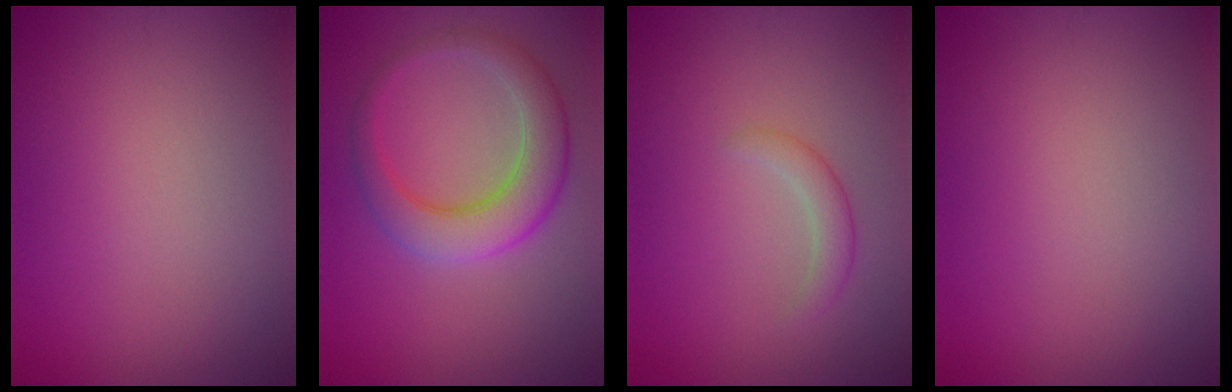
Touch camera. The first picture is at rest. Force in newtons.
{"total": 5.4, "press": 5.4, "slide": 0.1}
{"total": 1.7, "press": 1.7, "slide": 0.1}
{"total": 0.0}